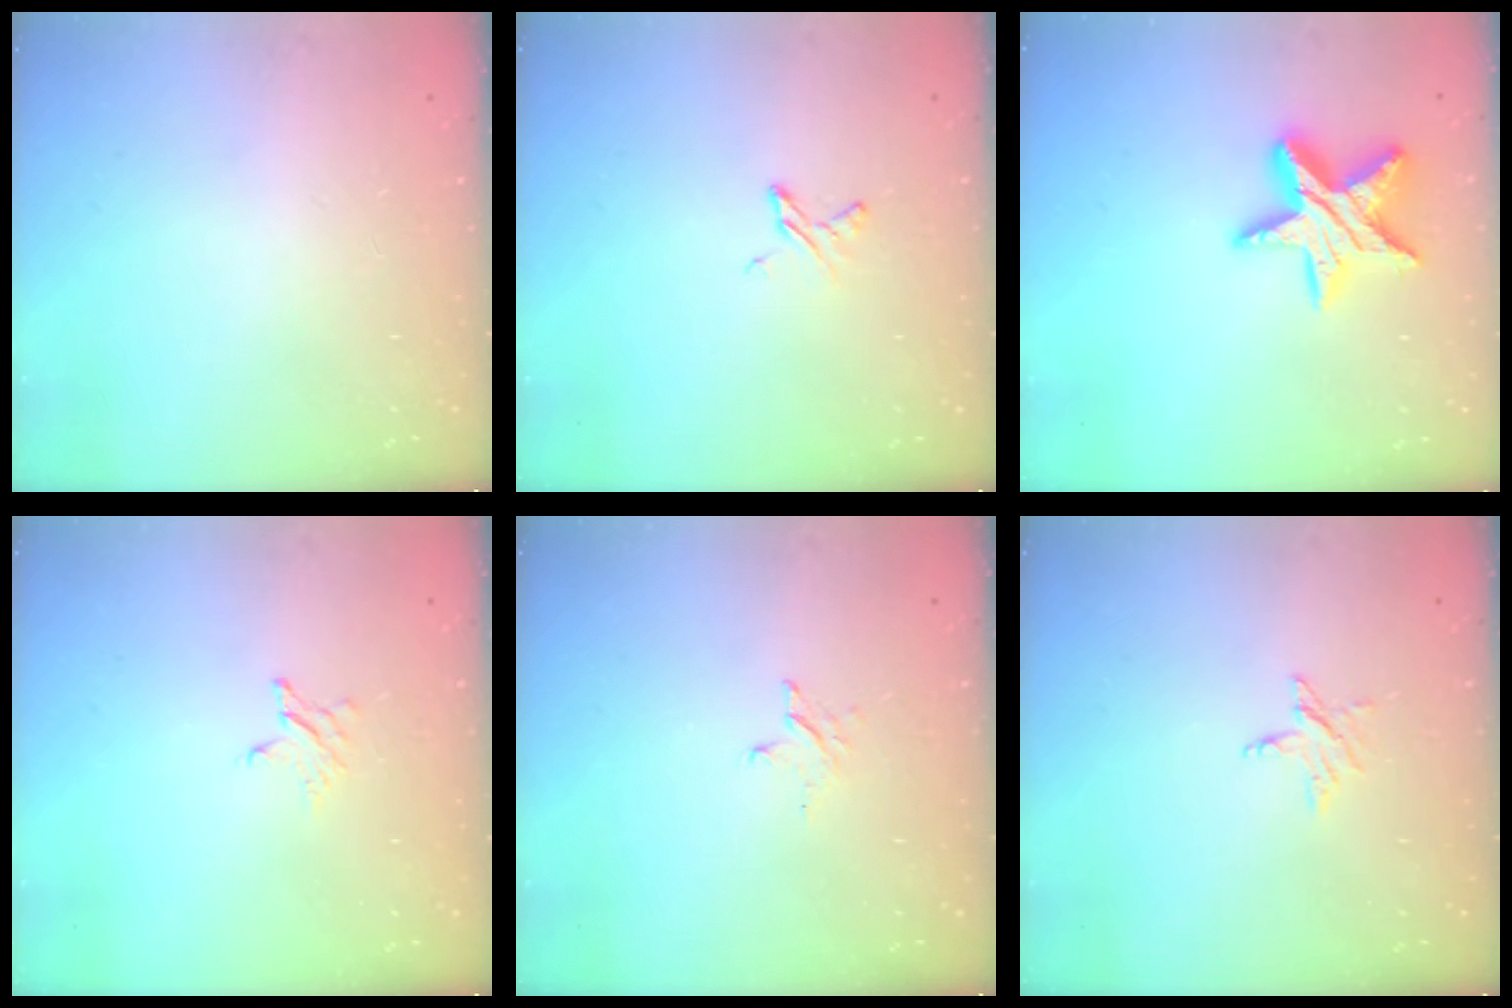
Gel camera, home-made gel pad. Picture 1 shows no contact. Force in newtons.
{"total": 3.9, "press": 3.8, "slide": 0.5}
{"total": 14.1, "press": 14.0, "slide": 1.1}
{"total": 2.5, "press": 2.5, "slide": 0.2}
{"total": 2.6, "press": 2.6, "slide": 0.3}
{"total": 3.4, "press": 3.4, "slide": 0.3}